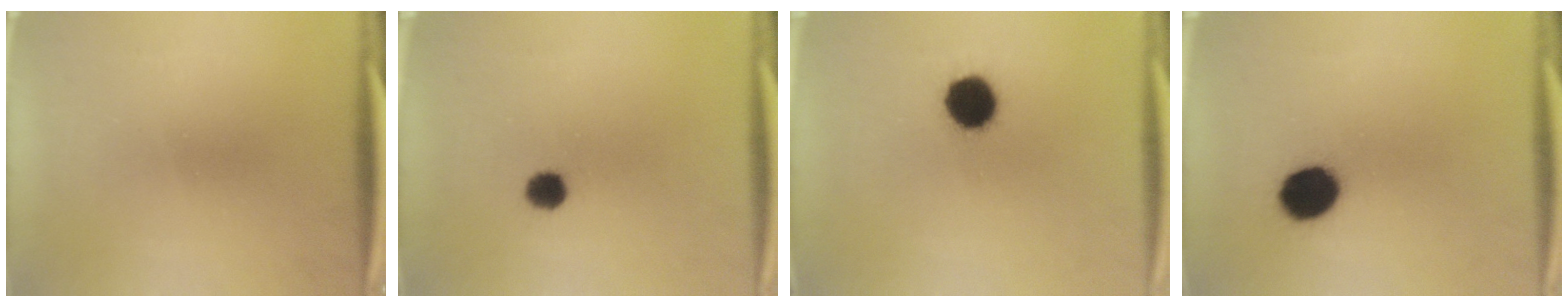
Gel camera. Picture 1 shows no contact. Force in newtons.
{"total": 3.7}
{"total": 10.5}
{"total": 9.5}